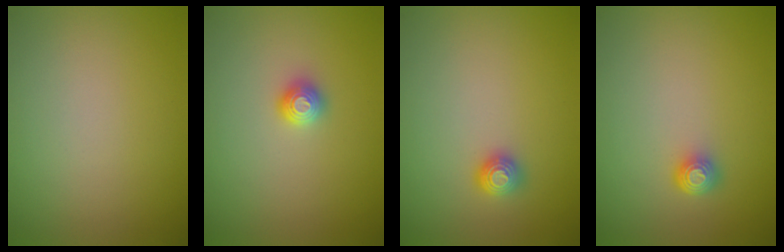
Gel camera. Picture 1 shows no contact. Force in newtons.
{"total": 1.2, "press": 1.2, "slide": 0.2}
{"total": 1.1, "press": 1.1, "slide": 0.1}
{"total": 1.7, "press": 1.2, "slide": 1.1}